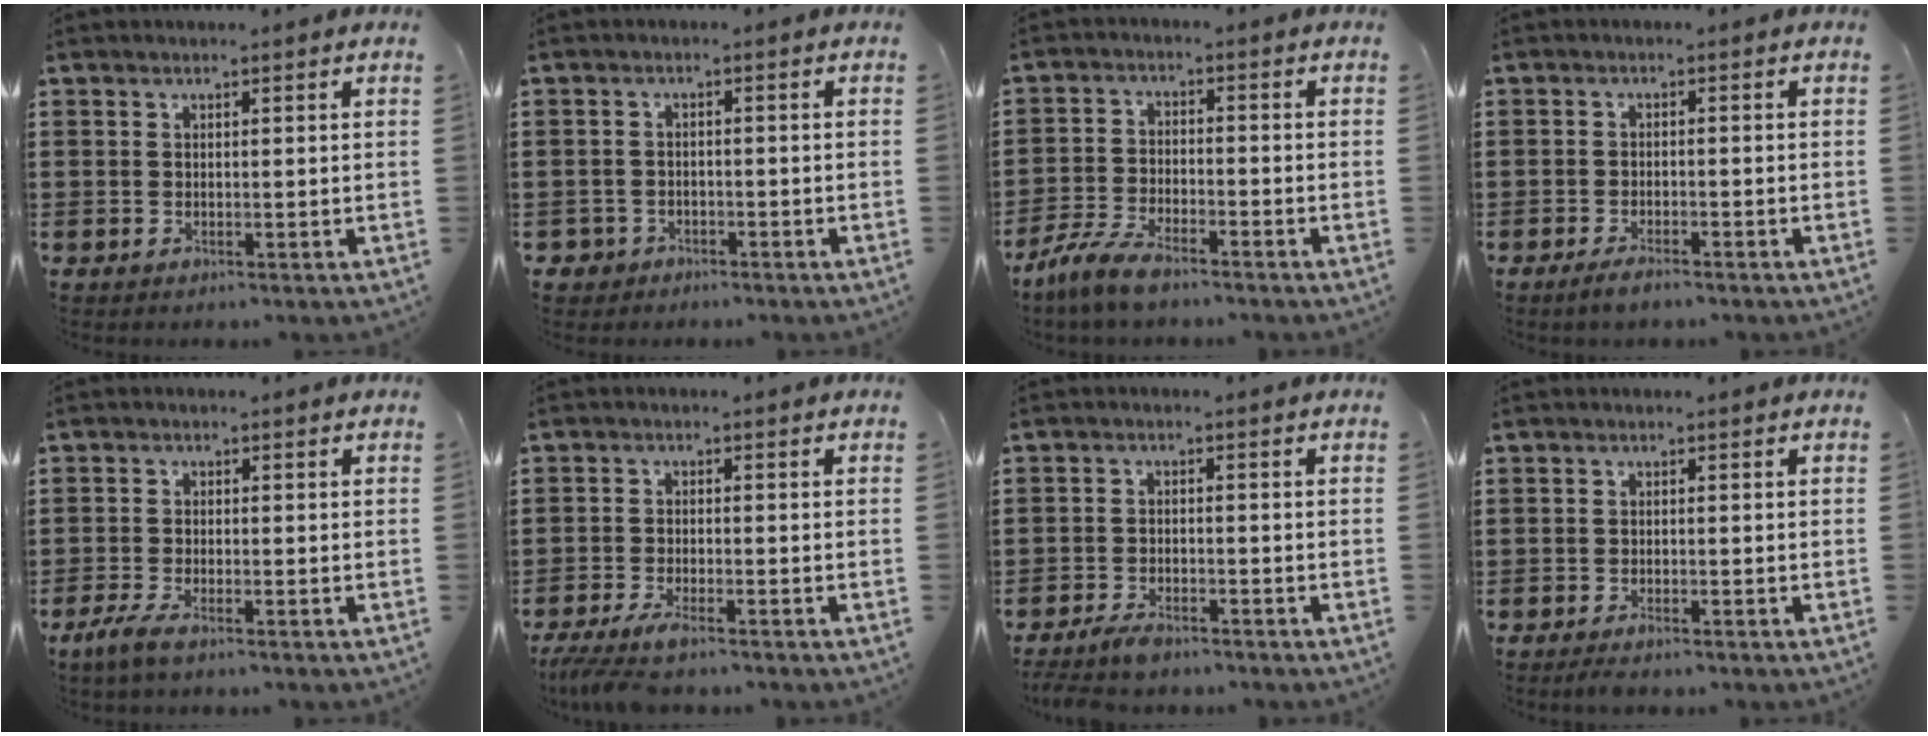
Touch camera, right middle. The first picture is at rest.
{"total": 2.1, "force": [-1.8, 1.1, -0.1], "torque": [-0.006, 0.000, -0.040]}
{"total": 5.6, "force": [-4.8, 1.1, 2.8], "torque": [-0.072, -0.005, -0.095]}
{"total": 2.0, "force": [-1.6, 0.4, 1.1], "torque": [-0.019, 0.002, -0.029]}
{"total": 3.0, "force": [-2.2, 0.6, 1.9], "torque": [-0.053, -0.007, -0.046]}
{"total": 3.7, "force": [-3.0, 0.3, 2.1], "torque": [-0.056, -0.014, -0.062]}
{"total": 2.8, "force": [-2.6, 0.6, 1.0], "torque": [-0.026, 0.002, -0.055]}
{"total": 0.7, "force": [-0.6, 0.1, 0.4], "torque": [-0.008, -0.005, -0.011]}